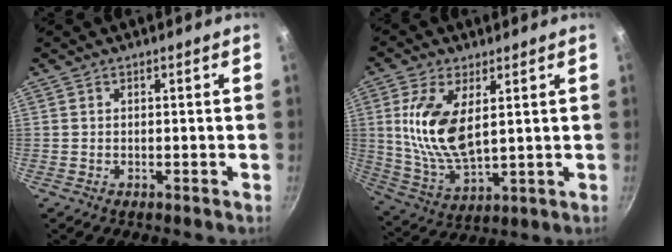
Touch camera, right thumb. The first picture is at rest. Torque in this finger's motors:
{"motor_torque": [0.24, 0.69, 1.34, 0.15, 0.16]}